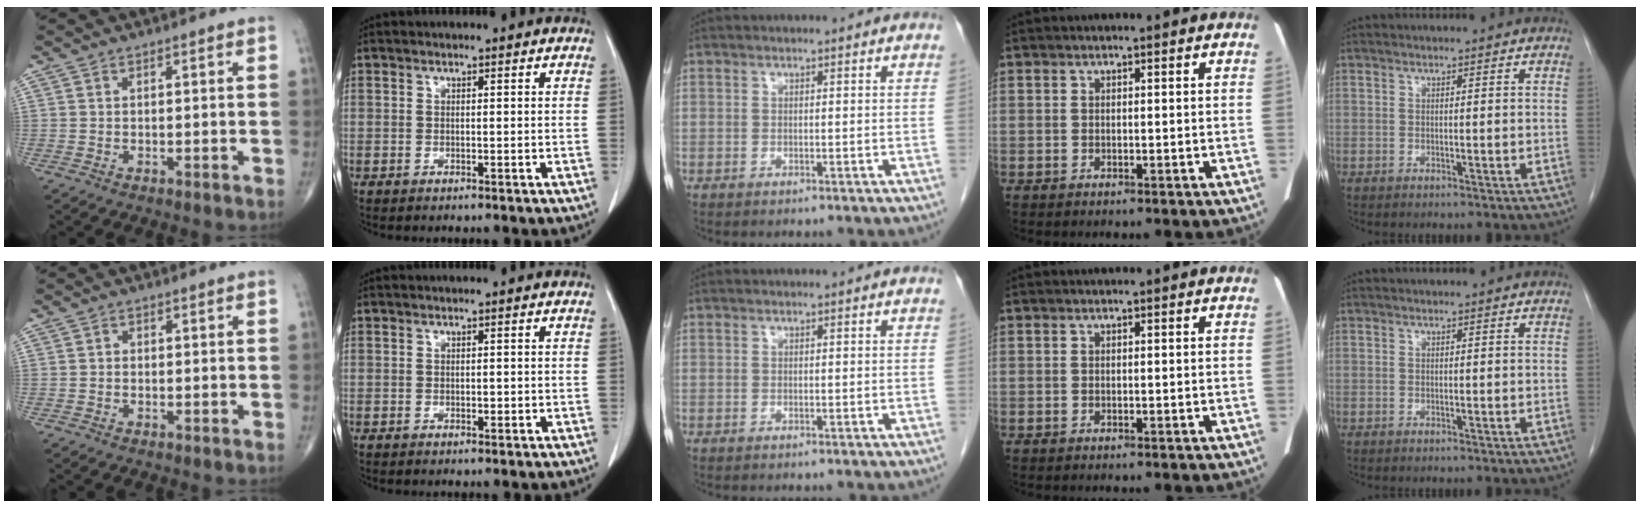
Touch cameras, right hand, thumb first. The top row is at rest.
{"thumb": {"total": 0.7, "force": [-0.1, 0.6, 0.3], "torque": [0.002, 0.002, -0.005]}, "index": {"total": 0.7, "force": [-0.1, 0.4, 0.6], "torque": [-0.008, 0.000, 0.000]}}